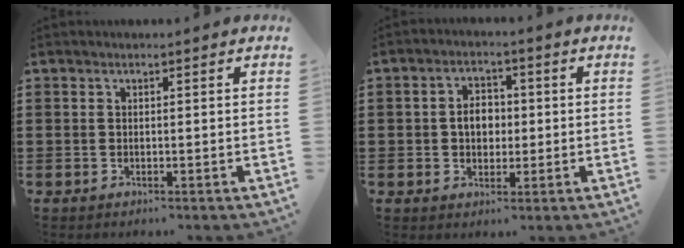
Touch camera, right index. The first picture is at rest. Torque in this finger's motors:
{"motor_torque": [0.19, -0.01, 0.36, 0.08]}